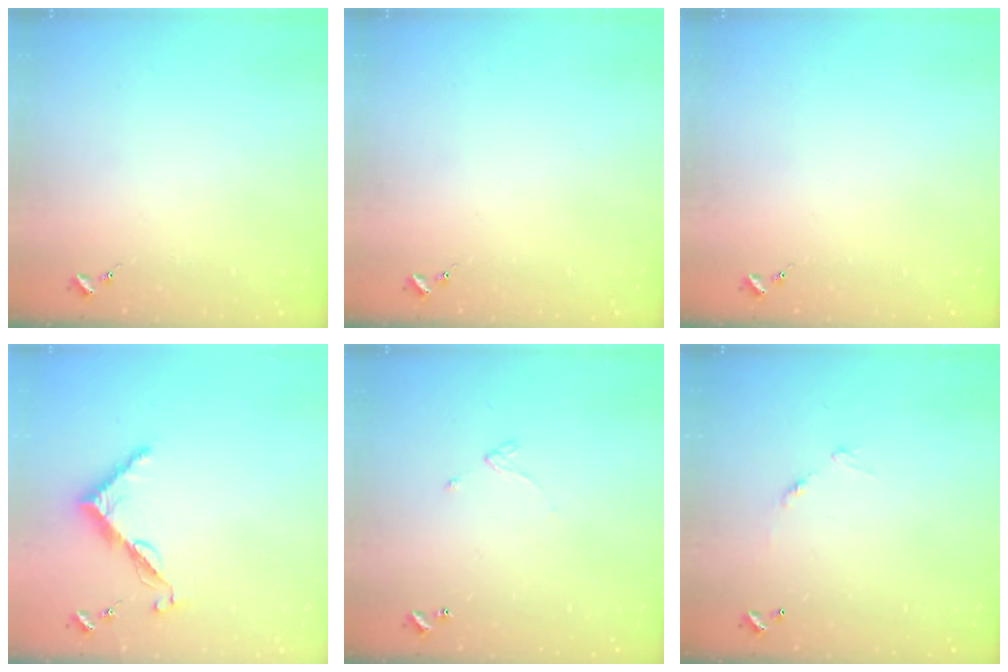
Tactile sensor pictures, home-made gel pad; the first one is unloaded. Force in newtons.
{"total": 0.0}
{"total": 0.0}
{"total": 7.8, "press": 7.8, "slide": 0.6}
{"total": 3.2, "press": 3.2, "slide": 0.4}
{"total": 7.0, "press": 7.0, "slide": 0.5}